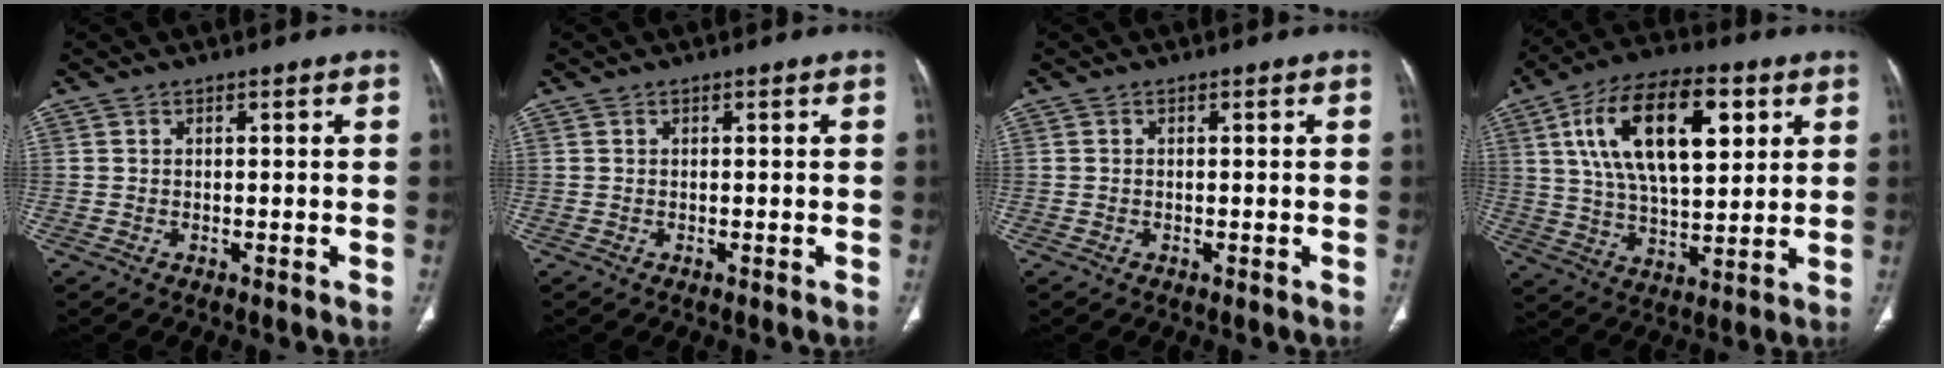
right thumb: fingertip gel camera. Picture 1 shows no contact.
{"total": 0.0}
{"total": 0.0}
{"total": 21.3, "force": [7.2, 10.3, 17.2], "torque": [-0.279, -0.009, 0.123]}